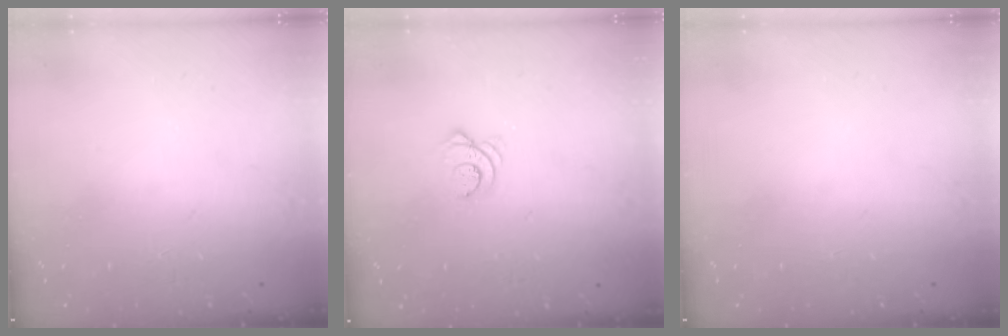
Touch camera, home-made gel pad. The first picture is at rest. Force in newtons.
{"total": 3.1, "press": 3.1, "slide": 0.2}
{"total": 0.0}